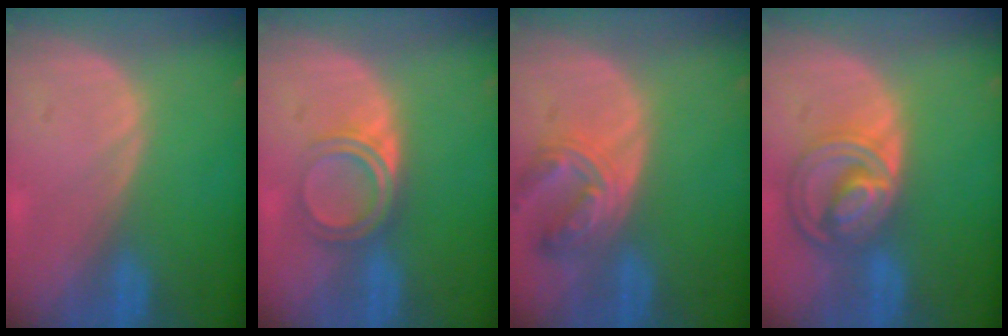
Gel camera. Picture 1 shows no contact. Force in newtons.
{"total": 4.9, "press": 4.3, "slide": 2.4}
{"total": 6.8, "press": 6.3, "slide": 2.5}
{"total": 8.5, "press": 7.3, "slide": 4.4}